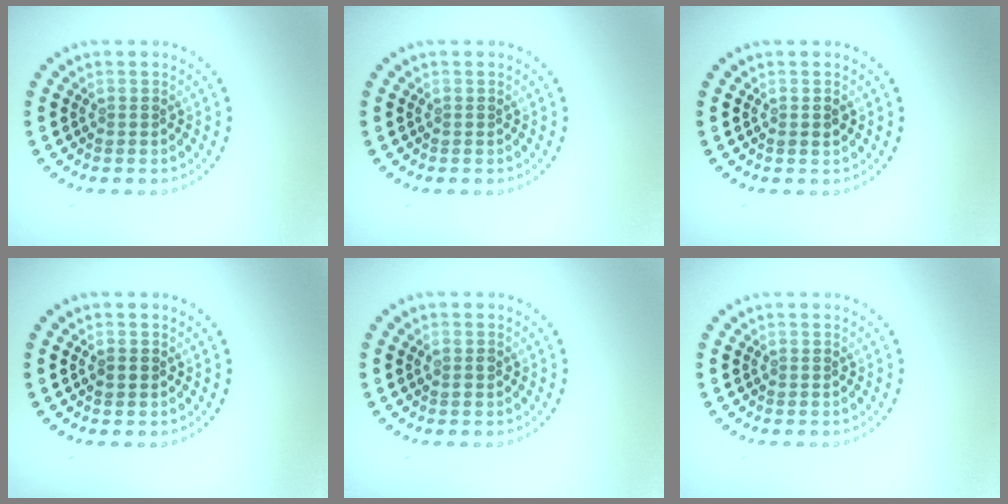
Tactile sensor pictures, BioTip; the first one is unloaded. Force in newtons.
{"total": 0.0}
{"total": 0.9, "press": 0.9, "slide": 0.2}
{"total": 0.9, "press": 0.9, "slide": 0.0}
{"total": 0.8, "press": 0.8, "slide": 0.2}
{"total": 0.0}